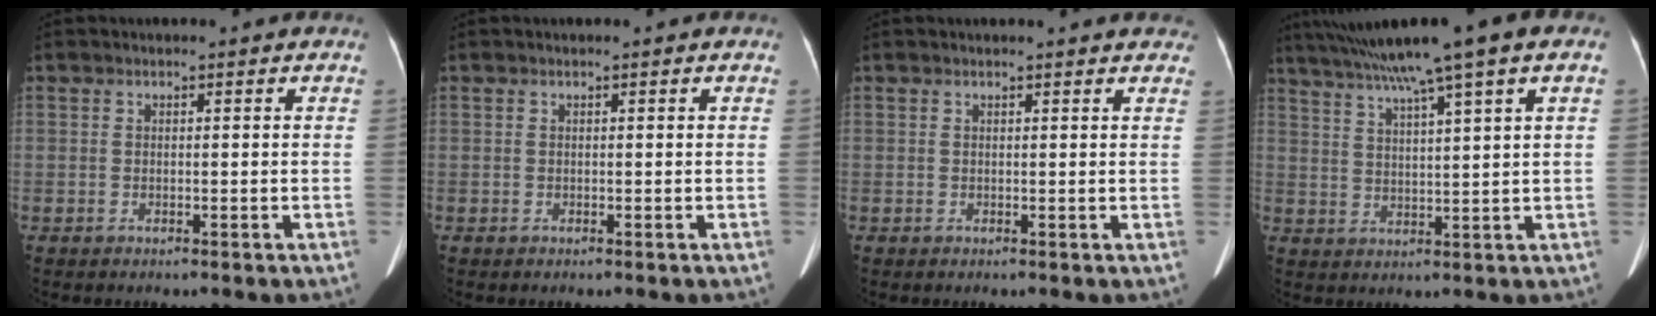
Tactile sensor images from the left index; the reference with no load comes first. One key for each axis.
{"total": 0.0}
{"total": 7.4, "fx": 7.0, "fy": 1.5, "fz": 2.1, "tx": -0.016, "ty": 0.006, "tz": 0.057}
{"total": 13.6, "fx": 8.8, "fy": 0.1, "fz": 10.4, "tx": -0.170, "ty": 0.048, "tz": 0.130}